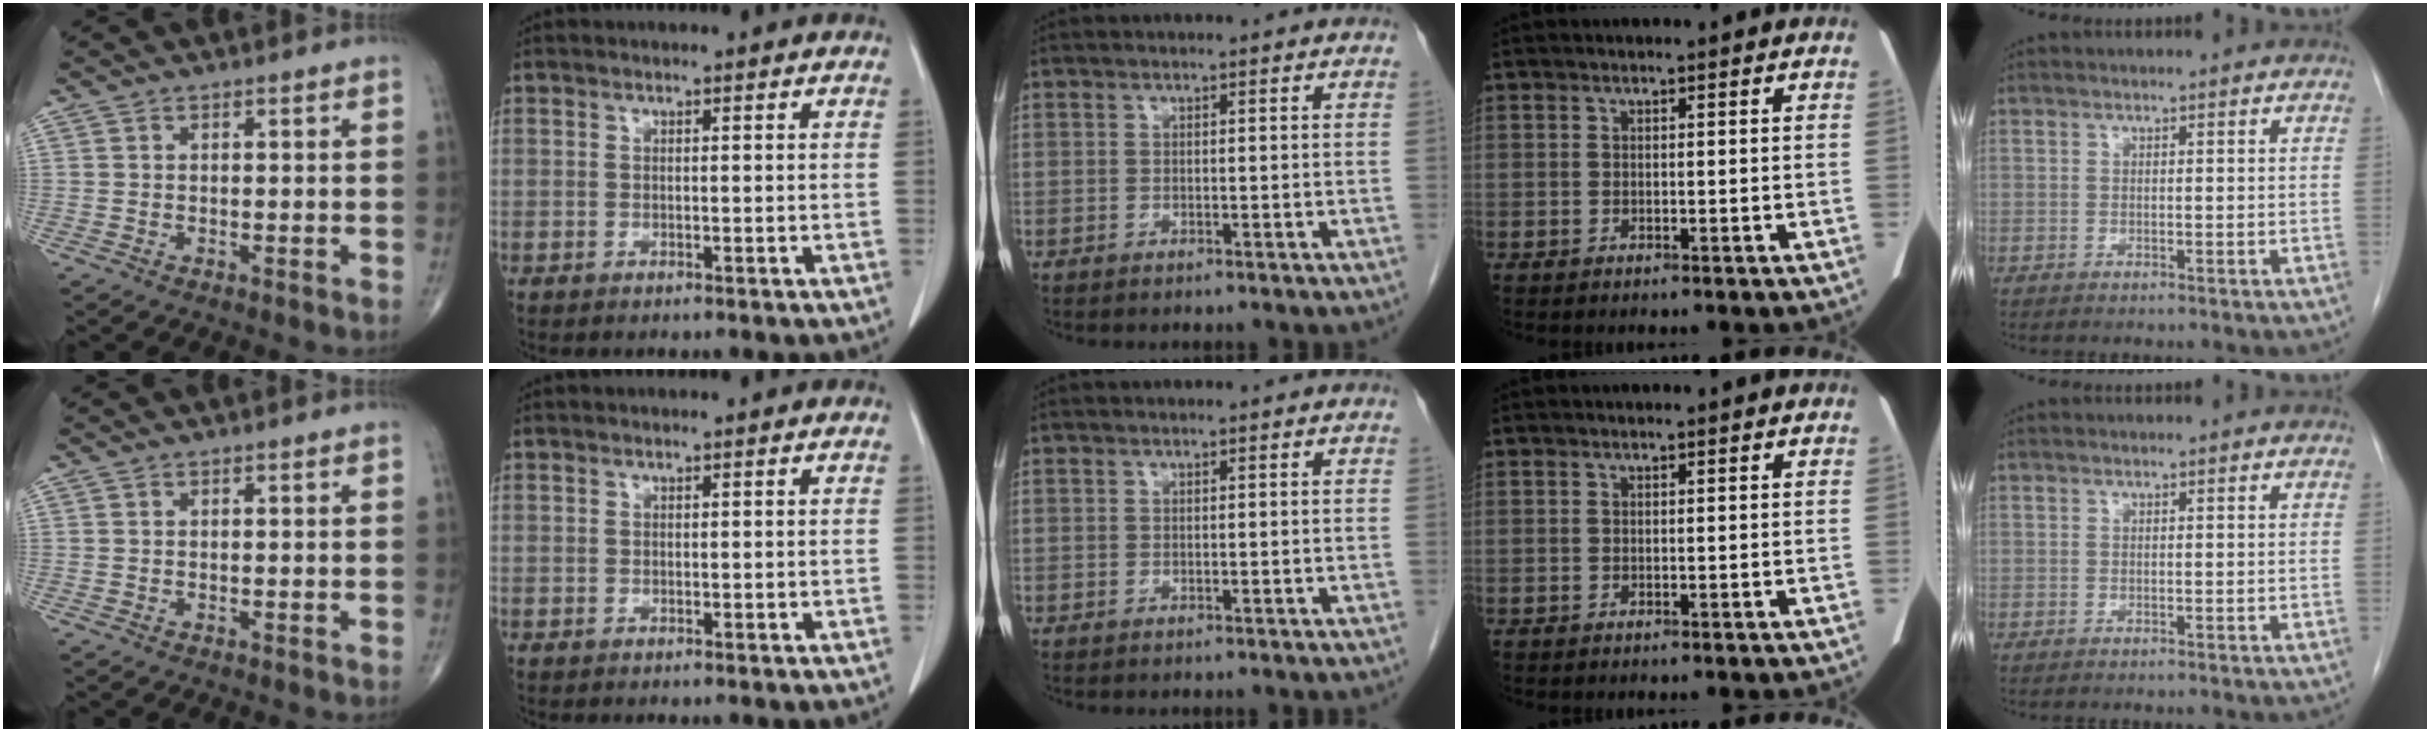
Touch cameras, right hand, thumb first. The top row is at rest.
{}